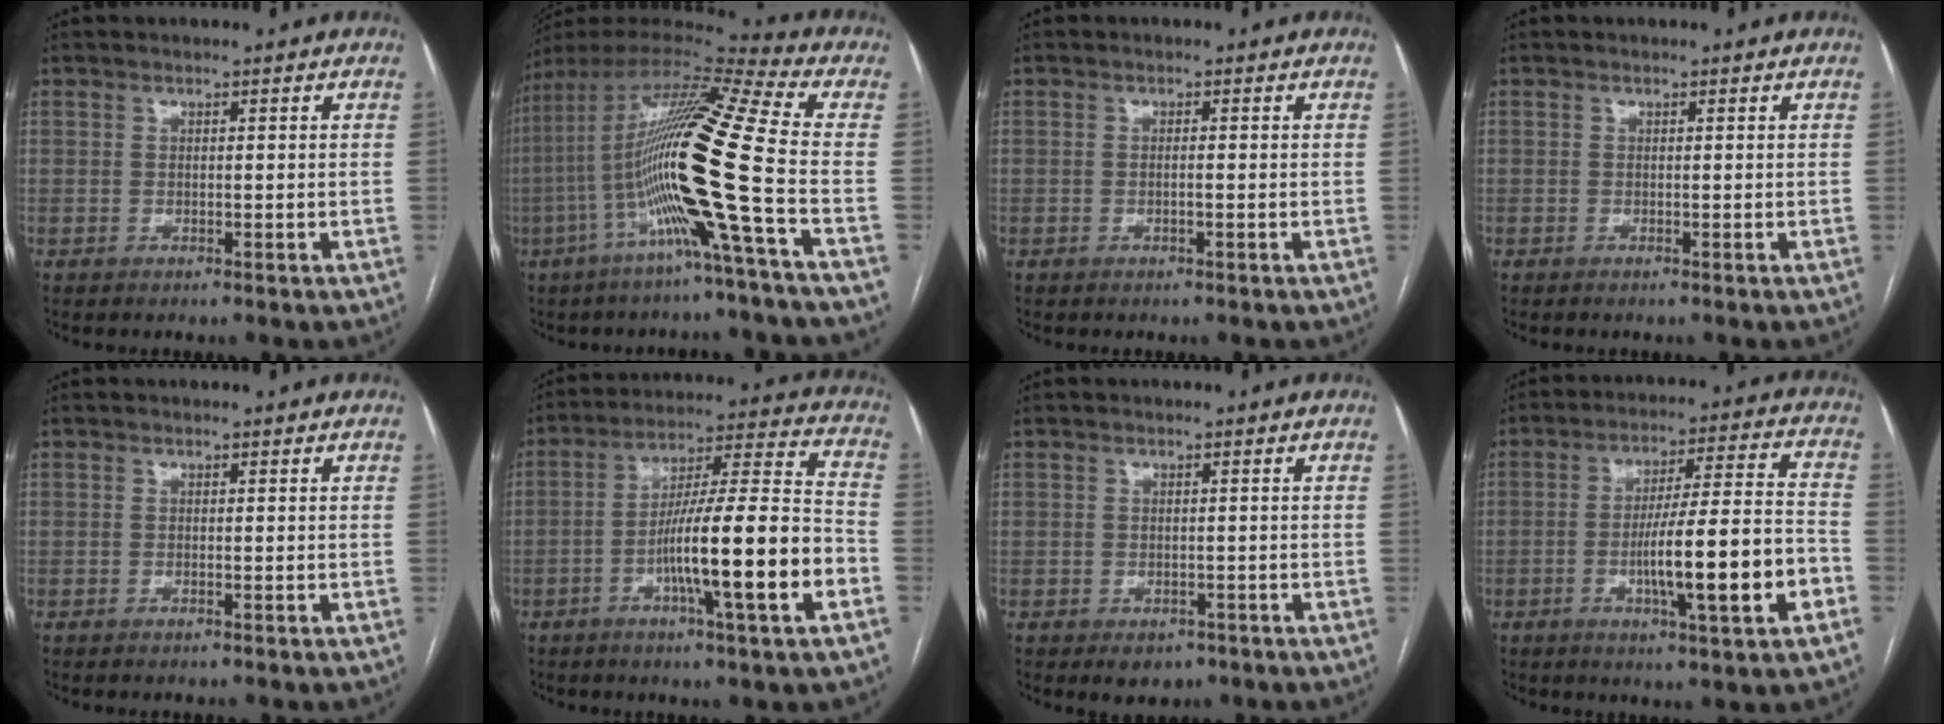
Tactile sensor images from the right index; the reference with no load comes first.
{"total": 20.8, "force": [-5.0, -1.2, 20.1], "torque": [-0.397, -0.008, -0.111]}
{"total": 0.7, "force": [-0.2, 0.0, 0.7], "torque": [-0.014, 0.001, -0.002]}
{"total": 0.0}
{"total": 0.0}
{"total": 17.4, "force": [-5.7, 0.3, 16.5], "torque": [-0.272, 0.004, -0.094]}
{"total": 2.9, "force": [-1.7, 2.1, 1.1], "torque": [-0.005, 0.002, -0.013]}
{"total": 14.9, "force": [-4.6, 0.8, 14.1], "torque": [-0.231, 0.005, -0.069]}